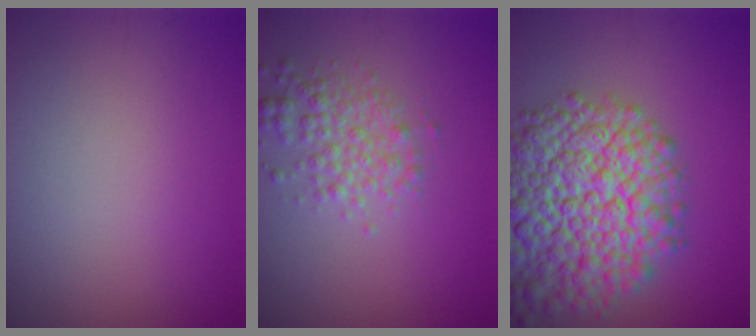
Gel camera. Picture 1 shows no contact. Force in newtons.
{"total": 2.8, "press": 2.8, "slide": 0.0}
{"total": 13.5, "press": 13.5, "slide": 0.6}